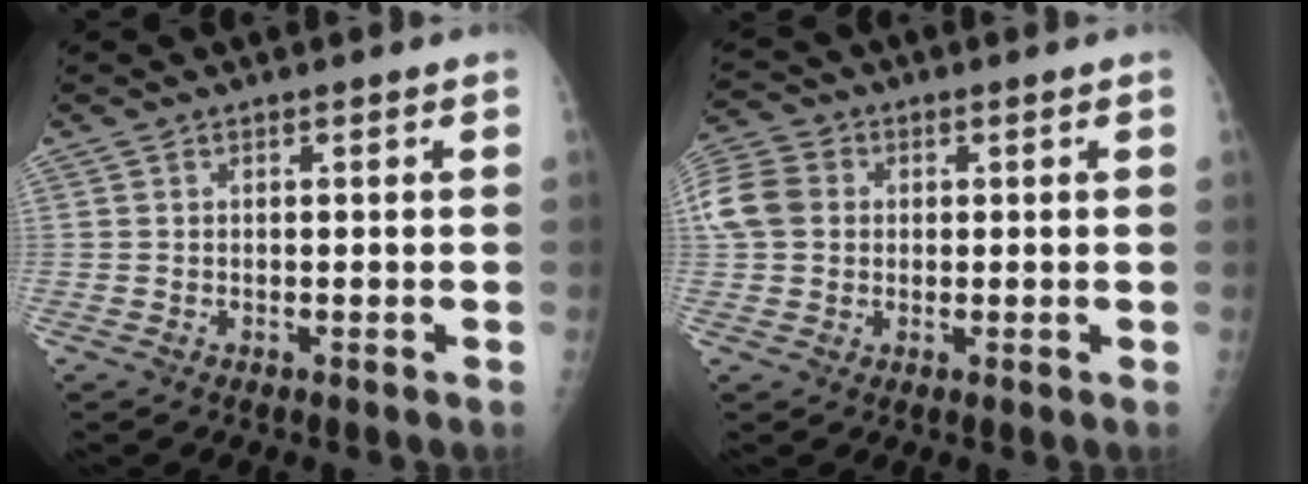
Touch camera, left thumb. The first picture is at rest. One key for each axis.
{"total": 12.9, "fx": 2.1, "fy": 10.8, "fz": 6.7, "tx": -0.165, "ty": 0.028, "tz": 0.037}